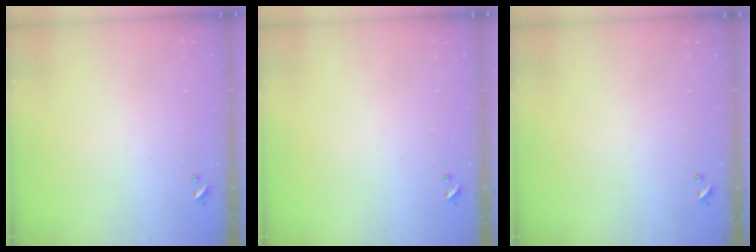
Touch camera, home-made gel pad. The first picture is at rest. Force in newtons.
{"total": 0.0}
{"total": 0.0}